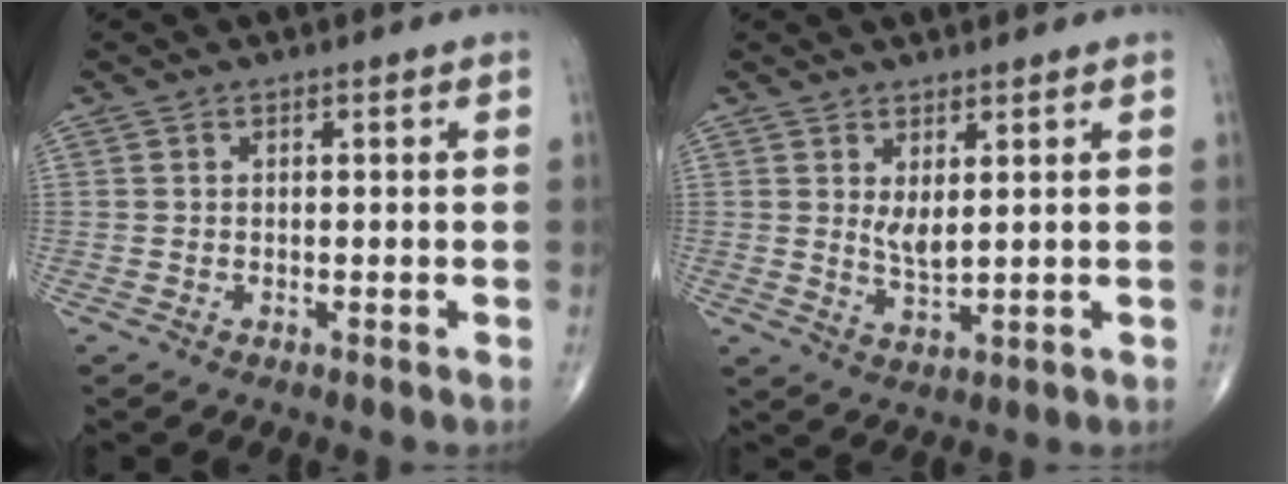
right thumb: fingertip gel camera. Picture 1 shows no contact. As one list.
[{"total": 3.5, "force": [1.2, 1.2, 3.1], "torque": [-0.056, -0.020, 0.028]}]